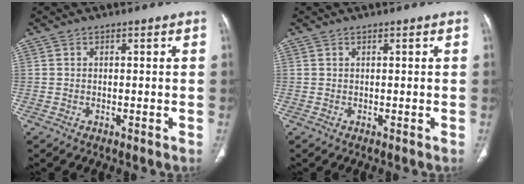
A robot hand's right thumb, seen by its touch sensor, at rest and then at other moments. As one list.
[{"total": 0.0}]